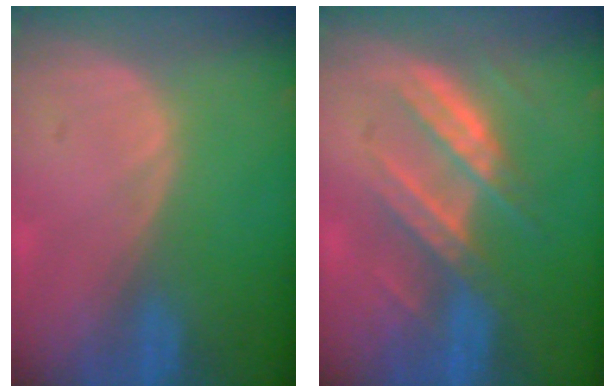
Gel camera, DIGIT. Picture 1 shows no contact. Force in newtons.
{"total": 7.2, "press": 7.1, "slide": 1.4}